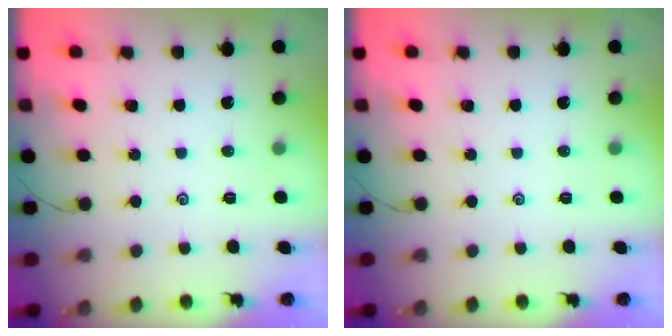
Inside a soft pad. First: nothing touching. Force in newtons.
{"total": 0.0}